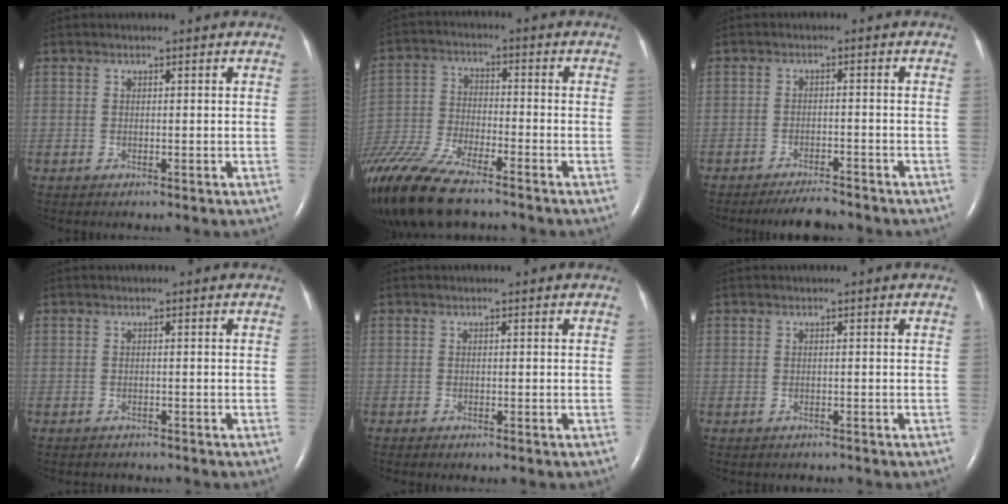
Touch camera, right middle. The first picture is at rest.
{"total": 16.9, "force": [-13.2, 3.6, 10.0], "torque": [-0.235, -0.044, -0.241]}
{"total": 4.2, "force": [-4.0, 0.6, 1.3], "torque": [-0.024, -0.012, -0.066]}
{"total": 1.9, "force": [-1.8, 0.6, 0.2], "torque": [-0.006, -0.005, -0.022]}
{"total": 1.2, "force": [-0.9, 0.2, 0.7], "torque": [-0.011, -0.003, -0.007]}
{"total": 1.6, "force": [-1.5, 0.6, 0.3], "torque": [-0.011, -0.003, -0.017]}